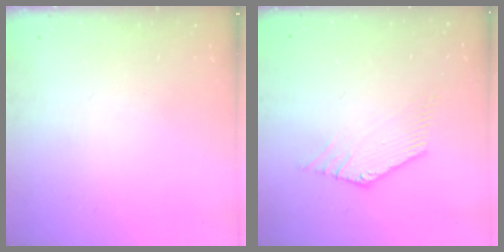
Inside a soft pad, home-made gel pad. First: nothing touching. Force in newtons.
{"total": 0.0}